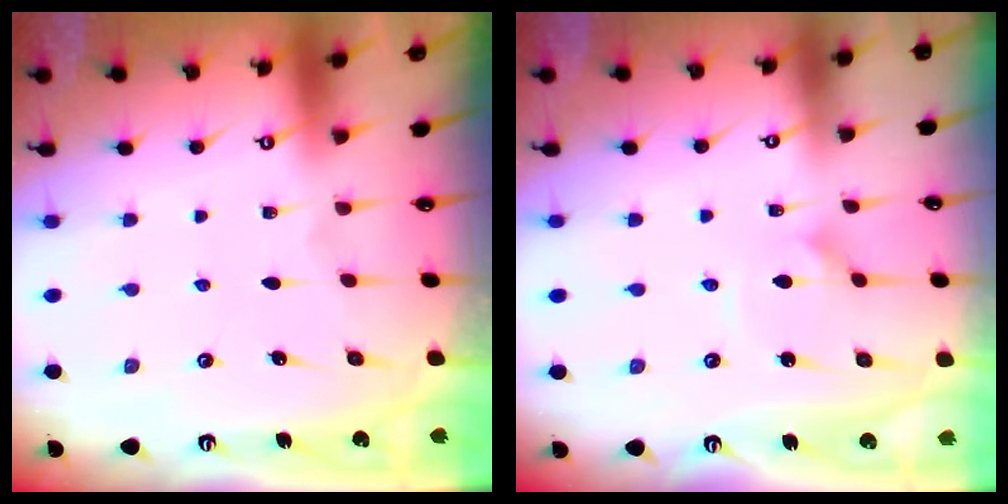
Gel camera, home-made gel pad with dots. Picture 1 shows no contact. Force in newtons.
{"total": 2.0, "press": 2.0, "slide": 0.0}